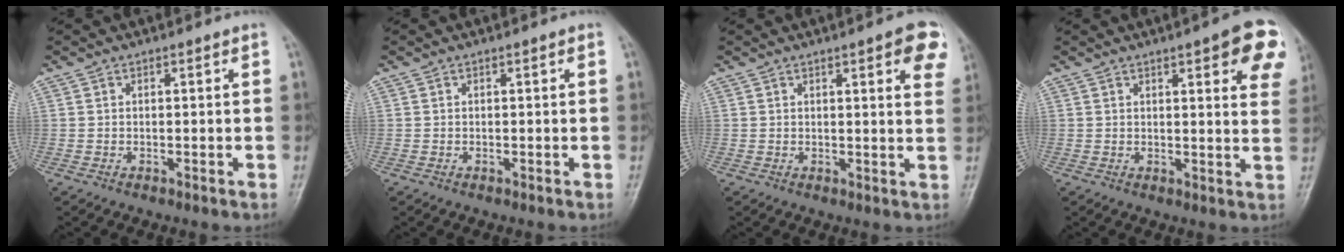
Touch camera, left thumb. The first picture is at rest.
{"total": 0.0}
{"total": 6.4, "force": [2.8, 1.4, 5.6], "torque": [-0.054, -0.004, 0.028]}
{"total": 11.0, "force": [5.5, 3.0, 9.1], "torque": [-0.076, -0.017, 0.059]}